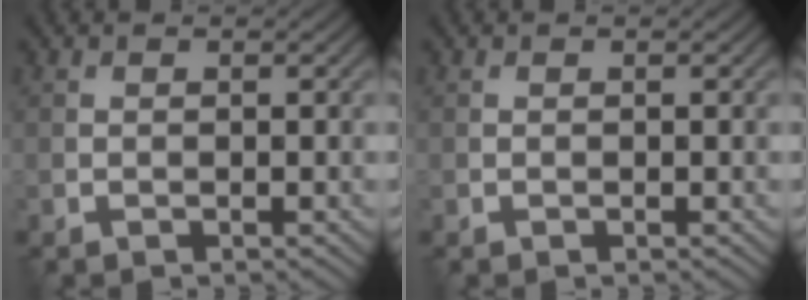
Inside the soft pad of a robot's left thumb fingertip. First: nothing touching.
{"total": 0.0}